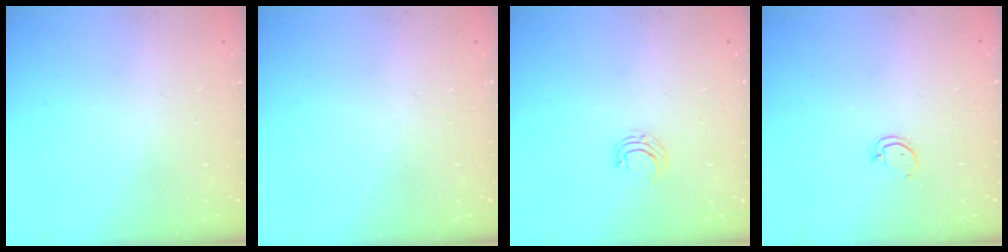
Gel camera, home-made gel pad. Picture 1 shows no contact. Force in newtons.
{"total": 0.0}
{"total": 4.1, "press": 4.1, "slide": 0.3}
{"total": 2.5, "press": 2.5, "slide": 0.3}